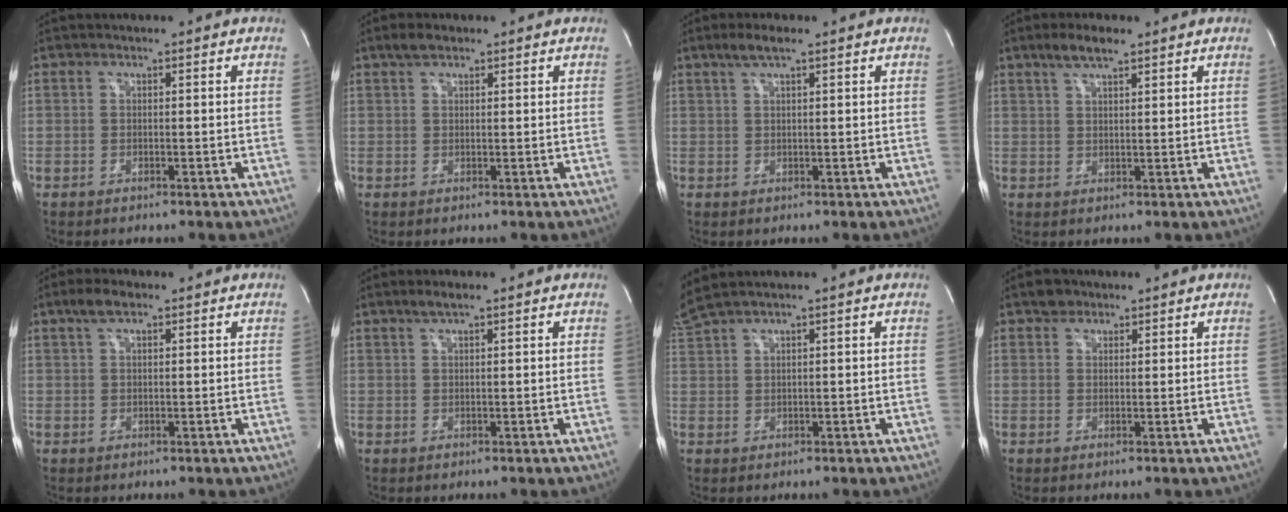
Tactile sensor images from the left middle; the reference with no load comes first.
{"total": 2.3, "force": [1.7, 1.0, 1.3], "torque": [-0.031, 0.011, 0.031]}
{"total": 3.0, "force": [2.0, 0.4, 2.2], "torque": [-0.052, 0.009, 0.041]}
{"total": 4.2, "force": [3.1, 1.0, 2.8], "torque": [-0.060, 0.009, 0.058]}
{"total": 3.1, "force": [2.0, 1.2, 2.0], "torque": [-0.046, 0.012, 0.040]}
{"total": 1.8, "force": [1.4, 0.1, 1.2], "torque": [-0.029, 0.005, 0.029]}
{"total": 4.1, "force": [3.6, -0.7, 2.0], "torque": [-0.059, 0.024, 0.082]}
{"total": 2.2, "force": [1.6, 1.5, 0.3], "torque": [-0.006, 0.007, 0.024]}